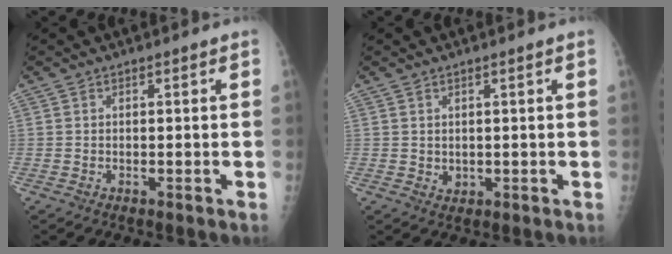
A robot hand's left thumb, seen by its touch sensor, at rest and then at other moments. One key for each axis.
{"total": 1.2, "fx": 0.5, "fy": 0.7, "fz": 0.8, "tx": -0.009, "ty": -0.007, "tz": 0.014}